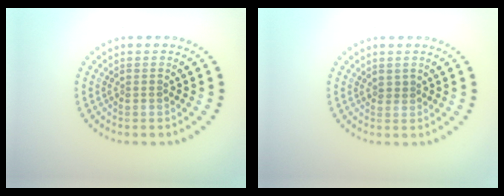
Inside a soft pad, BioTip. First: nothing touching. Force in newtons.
{"total": 0.5, "press": 0.2, "slide": 0.5}